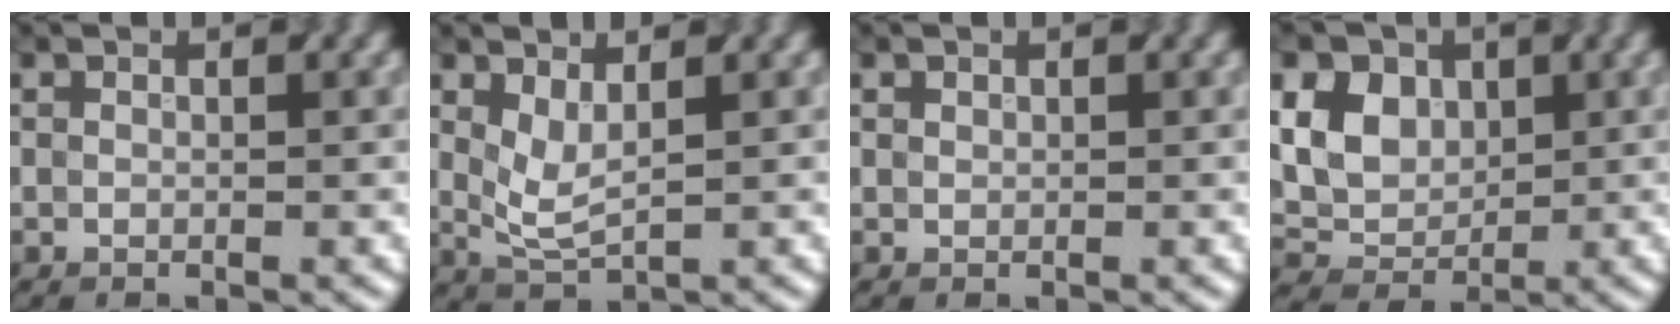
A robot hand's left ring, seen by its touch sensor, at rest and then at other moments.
{"total": 2.6, "force": [0.9, 1.1, 2.2], "torque": [-0.058, 0.003, 0.028]}
{"total": 0.5, "force": [0.4, 0.4, 0.2], "torque": [-0.002, 0.002, 0.006]}
{"total": 11.3, "force": [4.4, 8.6, 5.9], "torque": [-0.126, 0.036, 0.085]}